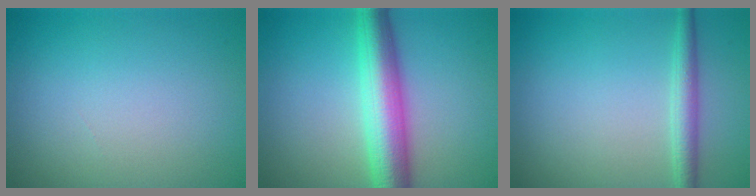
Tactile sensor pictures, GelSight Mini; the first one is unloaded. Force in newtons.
{"total": 6.8, "press": 6.8, "slide": 0.1}
{"total": 2.3, "press": 2.3, "slide": 0.1}